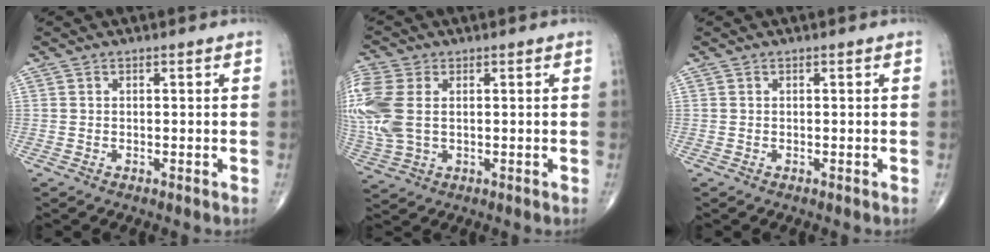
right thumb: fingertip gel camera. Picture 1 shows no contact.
{"total": 12.1, "force": [1.5, 7.8, 9.1], "torque": [-0.246, 0.006, 0.036]}
{"total": 0.0}